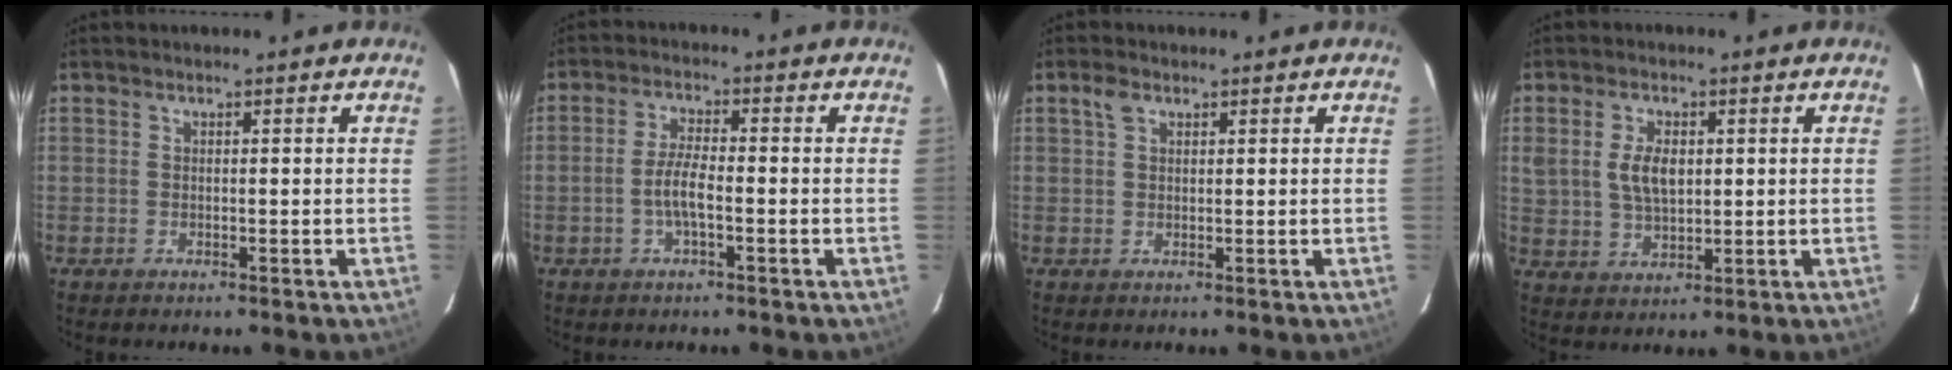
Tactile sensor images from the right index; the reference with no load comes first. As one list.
[{"total": 4.6, "force": [-1.5, 0.9, 4.2], "torque": [-0.086, 0.002, -0.028]}, {"total": 2.1, "force": [1.1, 1.3, 1.3], "torque": [-0.026, 0.008, 0.021]}, {"total": 3.9, "force": [2.7, 0.7, 2.8], "torque": [-0.051, -0.011, 0.048]}]